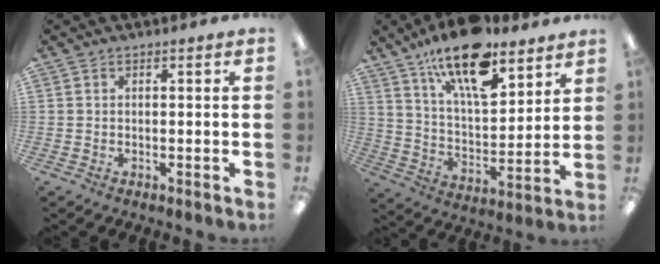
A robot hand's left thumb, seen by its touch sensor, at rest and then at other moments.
{"total": 19.2, "force": [13.3, 7.4, 11.7], "torque": [-0.190, -0.073, 0.225]}